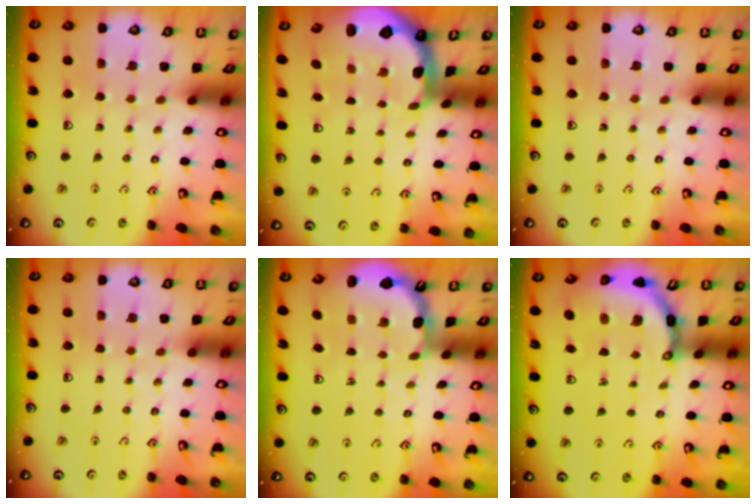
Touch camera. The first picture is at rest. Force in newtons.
{"total": 1.9, "press": 1.8, "slide": 0.4}
{"total": 0.0}
{"total": 0.0}
{"total": 2.1, "press": 2.1, "slide": 0.2}
{"total": 5.7, "press": 5.7, "slide": 0.5}